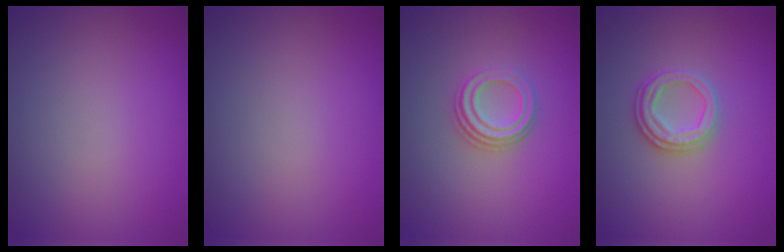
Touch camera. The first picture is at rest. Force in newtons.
{"total": 0.0}
{"total": 3.0, "press": 2.3, "slide": 1.9}
{"total": 2.5, "press": 2.4, "slide": 0.6}